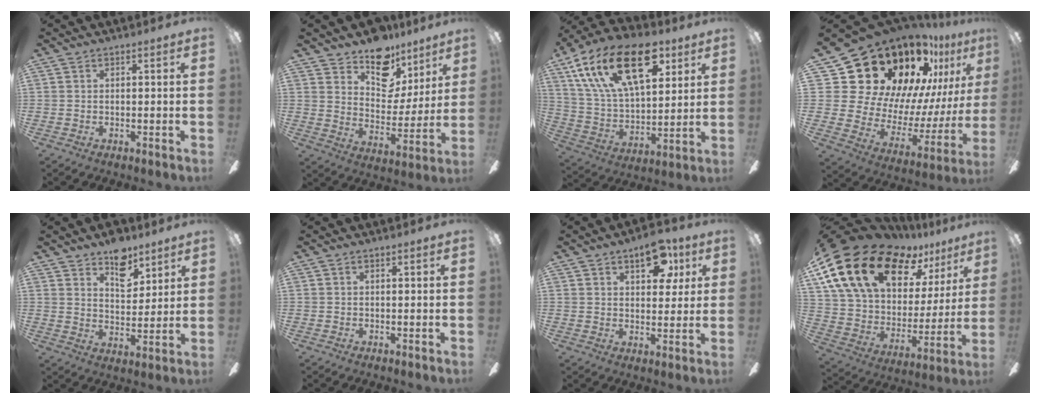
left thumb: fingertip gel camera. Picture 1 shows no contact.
{"total": 14.3, "force": [10.9, 7.9, 4.6], "torque": [-0.077, -0.081, 0.203]}
{"total": 25.7, "force": [12.2, 13.4, 18.2], "torque": [-0.340, -0.047, 0.207]}
{"total": 27.0, "force": [19.4, 15.0, 11.2], "torque": [-0.159, -0.171, 0.386]}
{"total": 9.5, "force": [6.6, 5.3, 4.4], "torque": [-0.049, -0.033, 0.116]}
{"total": 0.0}
{"total": 10.5, "force": [5.4, 5.8, 6.9], "torque": [-0.071, -0.018, 0.088]}
{"total": 24.2, "force": [14.7, 13.5, 13.7], "torque": [-0.271, -0.085, 0.277]}